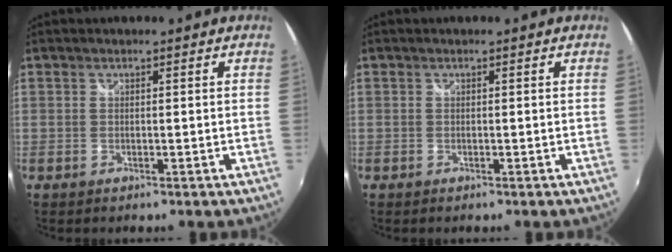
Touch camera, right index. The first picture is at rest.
{"total": 0.0}